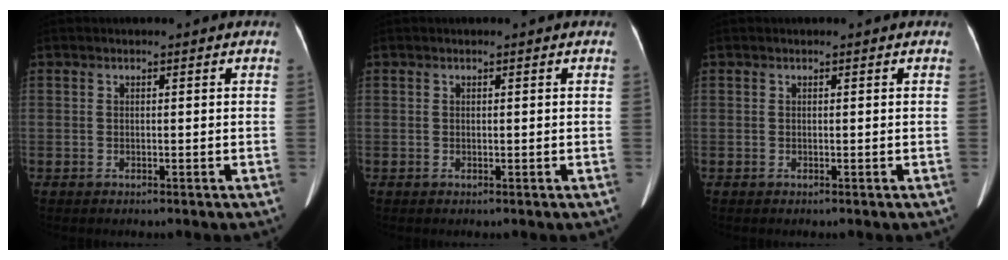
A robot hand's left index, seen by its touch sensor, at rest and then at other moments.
{"total": 0.0}
{"total": 0.0}